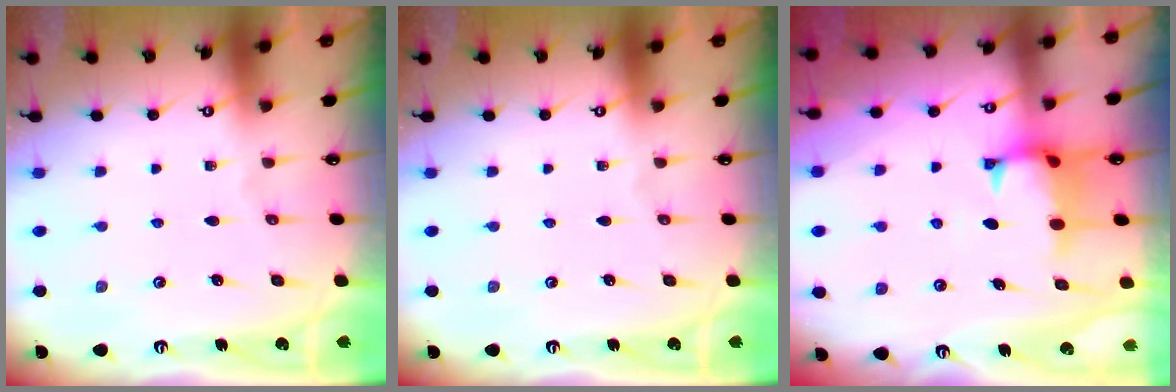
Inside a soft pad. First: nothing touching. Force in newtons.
{"total": 0.0}
{"total": 1.3, "press": 1.0, "slide": 0.8}